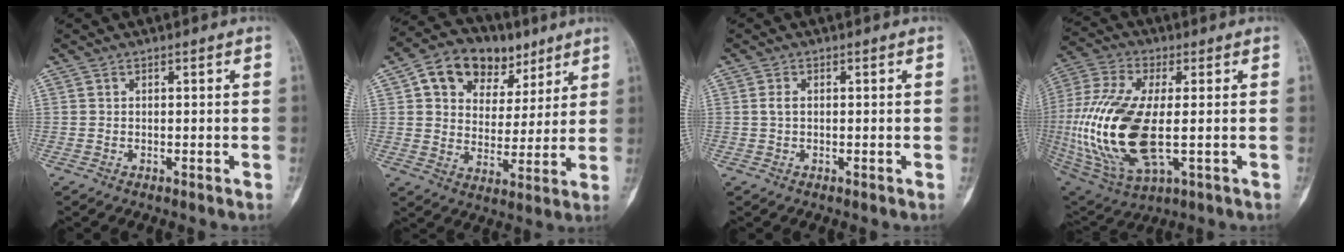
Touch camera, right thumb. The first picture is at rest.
{"total": 15.1, "force": [7.7, 10.7, 7.4], "torque": [-0.077, -0.006, 0.128]}
{"total": 1.3, "force": [0.1, 0.8, 1.0], "torque": [-0.021, 0.003, 0.000]}
{"total": 22.3, "force": [-1.8, 9.8, 20.0], "torque": [-0.449, -0.008, -0.018]}